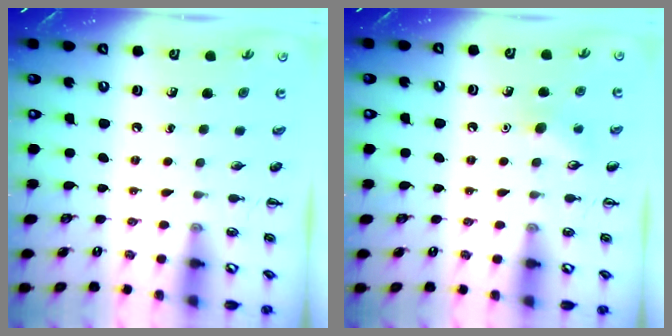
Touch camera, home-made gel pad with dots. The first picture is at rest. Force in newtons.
{"total": 7.2, "press": 6.9, "slide": 1.9}